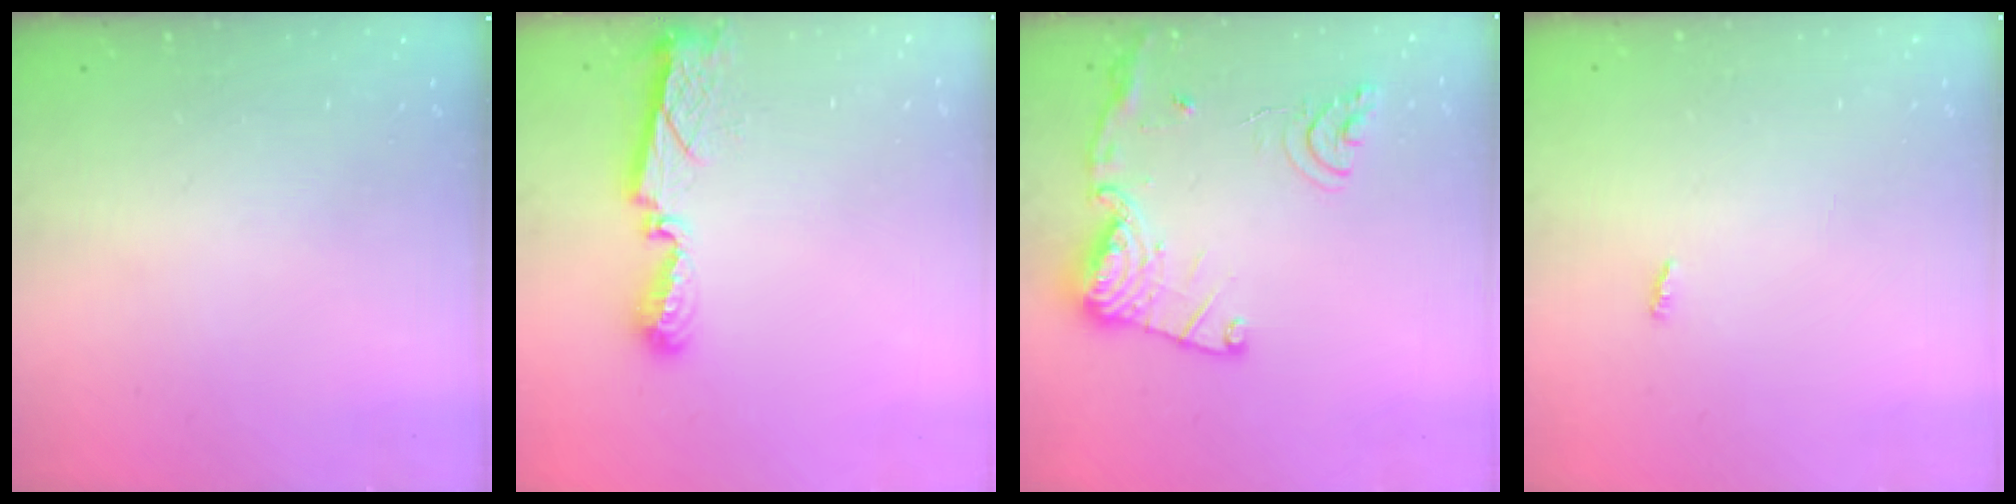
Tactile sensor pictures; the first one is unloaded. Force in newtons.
{"total": 8.7, "press": 8.7, "slide": 0.4}
{"total": 16.3, "press": 16.2, "slide": 1.5}
{"total": 1.9, "press": 1.9, "slide": 0.2}